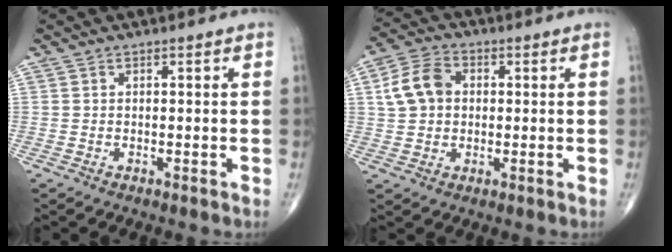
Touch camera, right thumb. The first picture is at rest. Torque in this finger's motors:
{"motor_torque": [-0.43, 0.49, 0.08, -0.06, 0.09]}